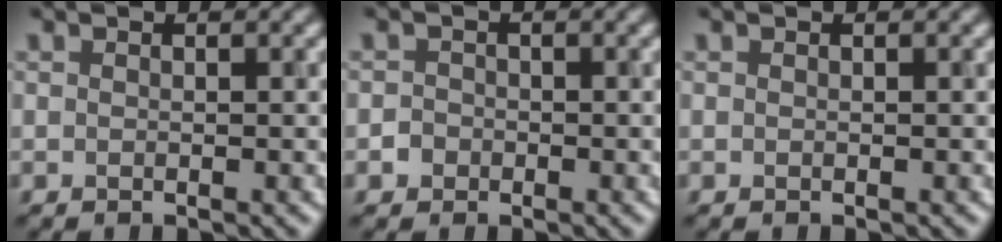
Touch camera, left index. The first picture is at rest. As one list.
[{"total": 1.3, "force": [-0.5, 1.2, 0.3], "torque": [0.010, 0.003, -0.015]}, {"total": 0.0}]